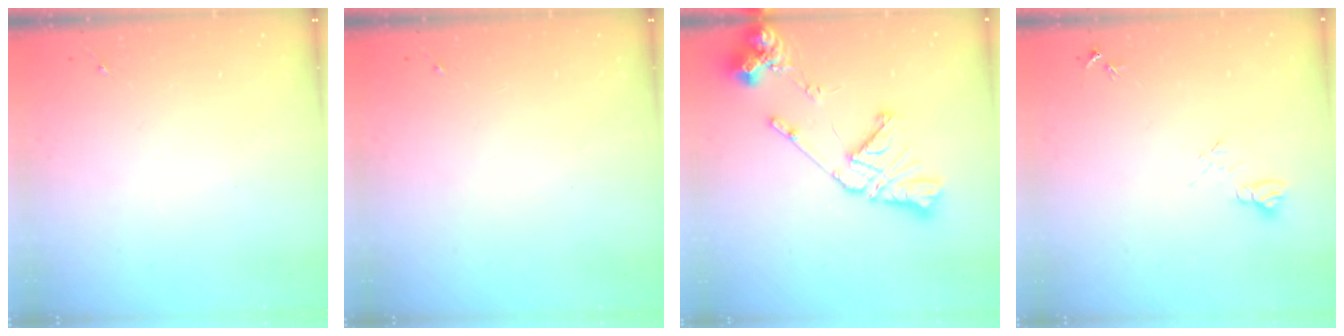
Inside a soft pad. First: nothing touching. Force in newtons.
{"total": 0.0}
{"total": 16.1, "press": 16.0, "slide": 2.0}
{"total": 7.1, "press": 7.1, "slide": 0.7}